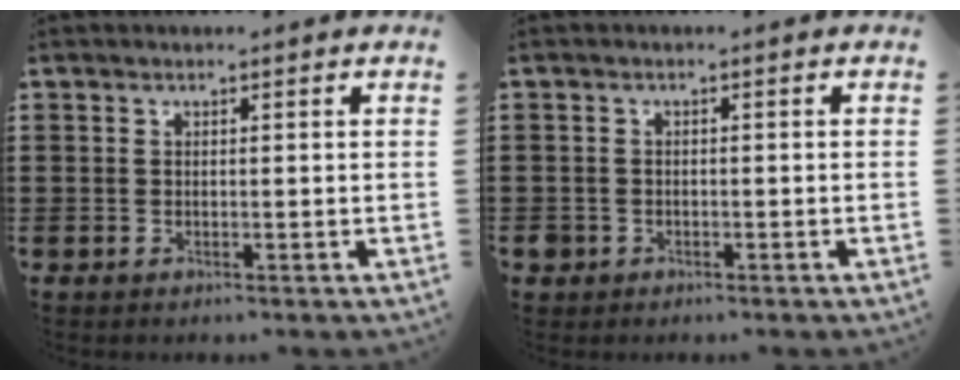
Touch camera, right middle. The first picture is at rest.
{"total": 1.2, "force": [-0.7, 0.9, 0.1], "torque": [-0.006, 0.003, -0.018]}